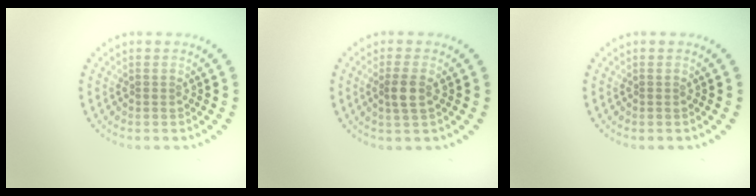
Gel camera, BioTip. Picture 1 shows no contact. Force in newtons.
{"total": 1.9, "press": 1.7, "slide": 0.8}
{"total": 0.0}